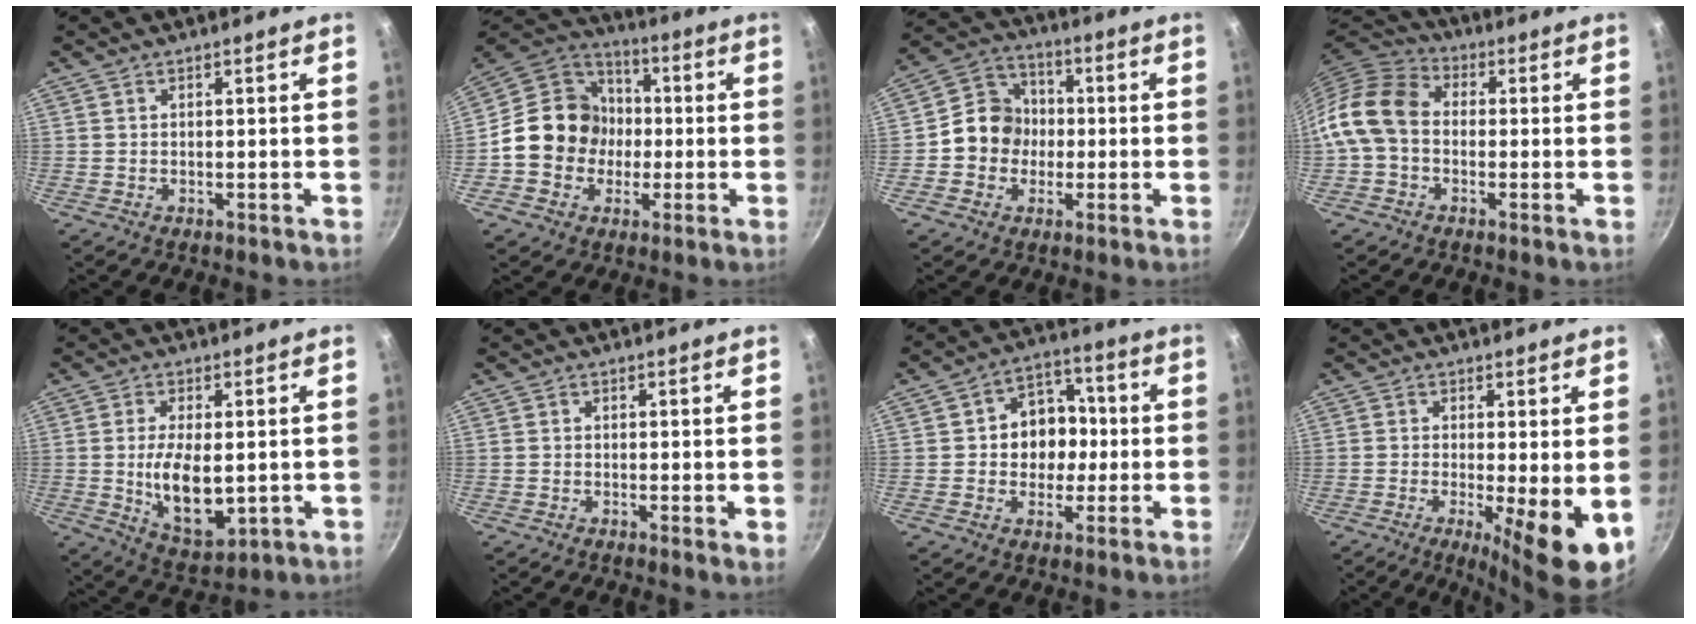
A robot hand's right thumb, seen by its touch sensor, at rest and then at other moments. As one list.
[{"total": 15.4, "force": [-1.5, 13.7, 6.8], "torque": [-0.081, 0.035, -0.038]}, {"total": 10.1, "force": [-1.0, 9.1, 4.3], "torque": [-0.033, 0.025, -0.037]}, {"total": 11.3, "force": [-0.8, 8.6, 7.3], "torque": [-0.122, 0.031, -0.038]}, {"total": 11.6, "force": [-0.3, 5.6, 10.1], "torque": [-0.173, -0.012, 0.010]}, {"total": 1.3, "force": [0.1, 0.2, 1.2], "torque": [-0.019, -0.008, -0.003]}, {"total": 10.7, "force": [0.0, 9.0, 5.9], "torque": [-0.036, 0.018, -0.010]}, {"total": 9.0, "force": [-1.5, 1.7, 8.7], "torque": [-0.130, -0.010, -0.020]}]